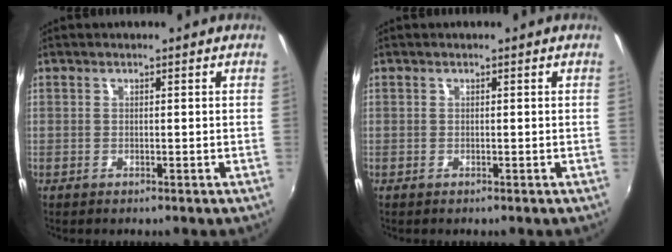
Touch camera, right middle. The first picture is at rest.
{"total": 0.0}